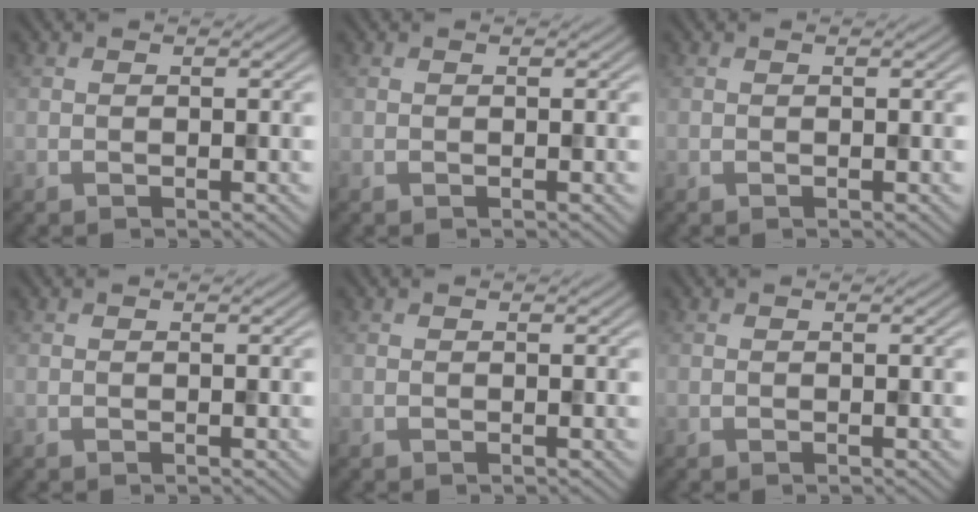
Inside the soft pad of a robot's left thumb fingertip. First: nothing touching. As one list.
[{"total": 0.0}, {"total": 0.0}, {"total": 0.0}, {"total": 0.0}, {"total": 0.0}]